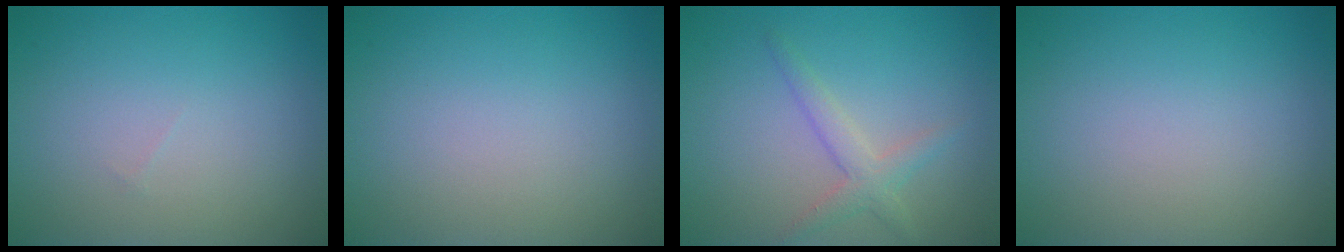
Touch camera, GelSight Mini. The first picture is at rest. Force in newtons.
{"total": 0.0}
{"total": 2.3, "press": 2.3, "slide": 0.1}
{"total": 0.0}